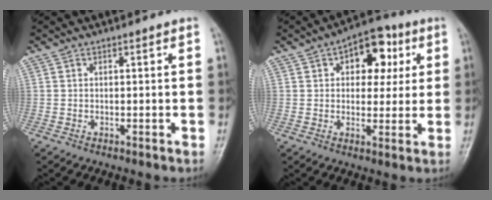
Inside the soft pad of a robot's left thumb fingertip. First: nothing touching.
{"total": 11.0, "force": [3.7, 6.9, 7.7], "torque": [-0.056, 0.005, 0.045]}